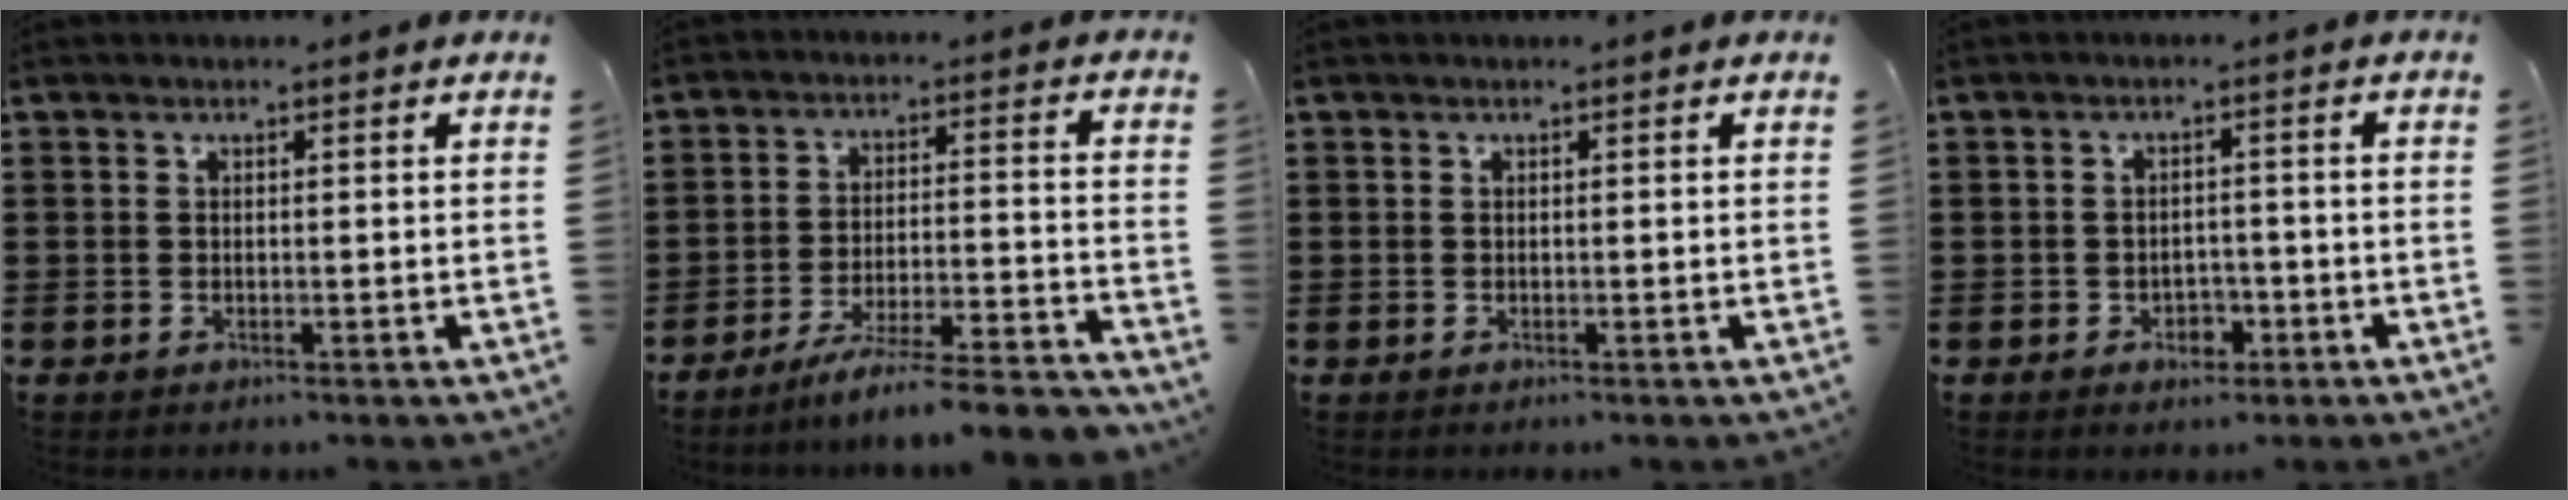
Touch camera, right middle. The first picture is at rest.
{"total": 7.4, "force": [-6.7, -0.4, 3.0], "torque": [-0.052, -0.006, -0.128]}
{"total": 0.0}
{"total": 2.3, "force": [-1.4, 1.5, 1.0], "torque": [-0.023, 0.002, -0.030]}